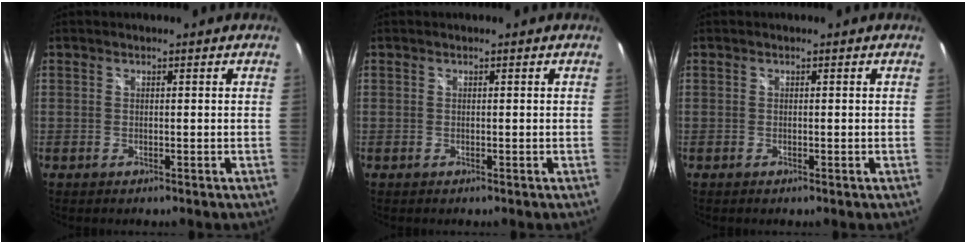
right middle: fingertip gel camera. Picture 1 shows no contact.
{"total": 0.0}
{"total": 0.0}